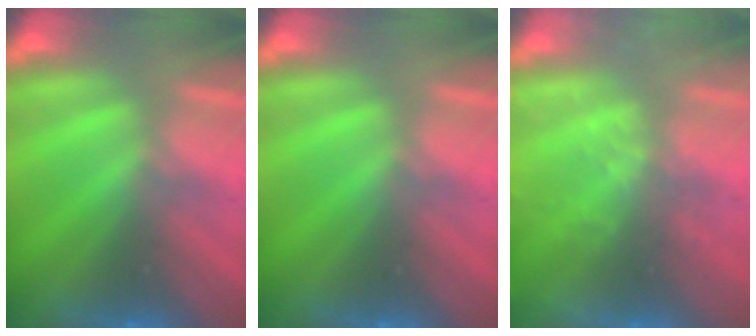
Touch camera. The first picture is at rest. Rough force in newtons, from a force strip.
{"total": 0.0}
{"total": 2.5}